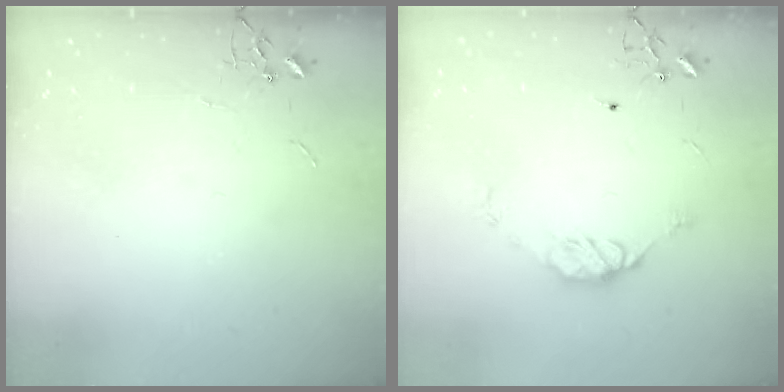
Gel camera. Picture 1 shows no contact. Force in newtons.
{"total": 8.5, "press": 8.5, "slide": 0.9}